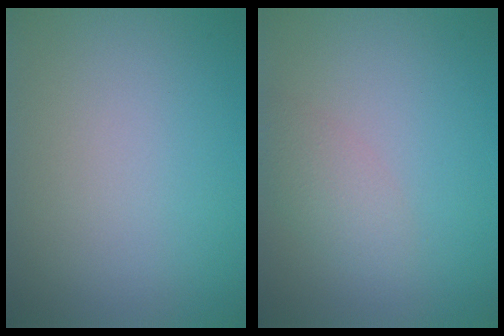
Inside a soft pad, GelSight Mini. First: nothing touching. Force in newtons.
{"total": 2.1, "press": 2.1, "slide": 0.1}